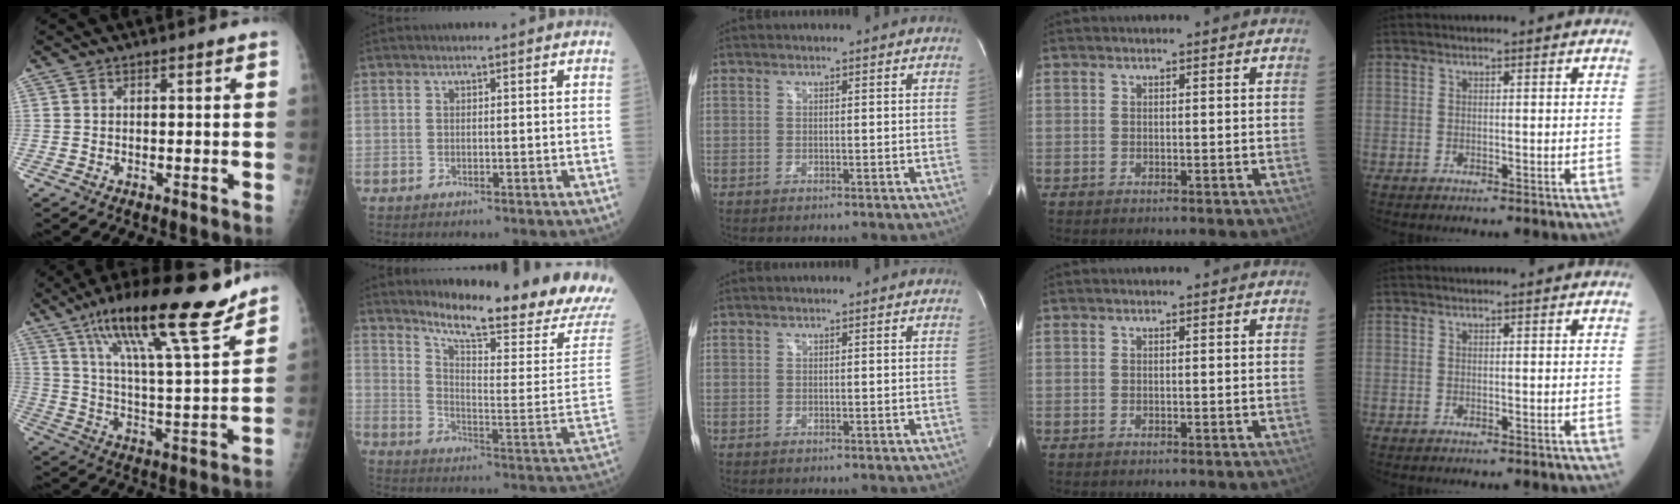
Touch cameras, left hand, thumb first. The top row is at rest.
{"thumb": {"total": 21.7, "force": [15.4, 3.4, 14.9], "torque": [-0.224, -0.065, 0.254]}, "index": {"total": 19.5, "force": [17.9, -0.9, 7.8], "torque": [-0.135, -0.107, 0.236]}}